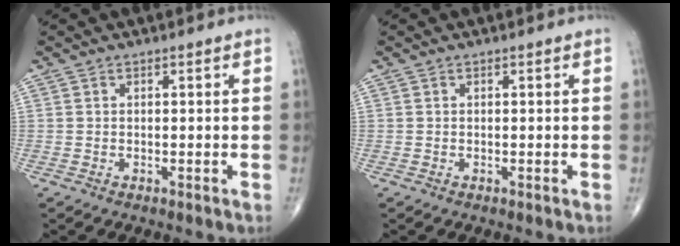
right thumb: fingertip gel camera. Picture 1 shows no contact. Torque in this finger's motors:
{"motor_torque": [0.00, 0.00, -0.03, 0.03, 0.00]}